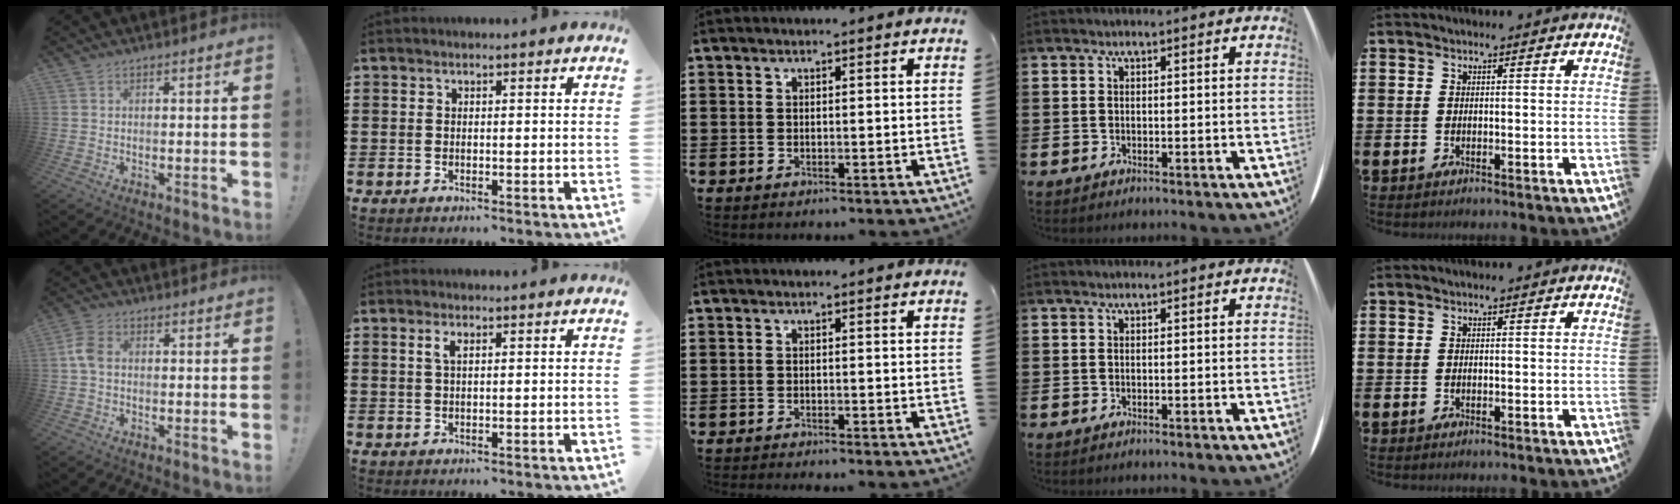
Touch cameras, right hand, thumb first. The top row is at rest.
{"thumb": {"total": 5.6, "force": [0.2, 3.8, 4.1], "torque": [-0.092, 0.013, 0.006]}, "index": {"total": 1.9, "force": [0.8, 0.7, 1.6], "torque": [-0.035, 0.005, 0.012]}, "middle": {"total": 0.9, "force": [-0.8, -0.2, 0.1], "torque": [-0.004, -0.003, -0.016]}}